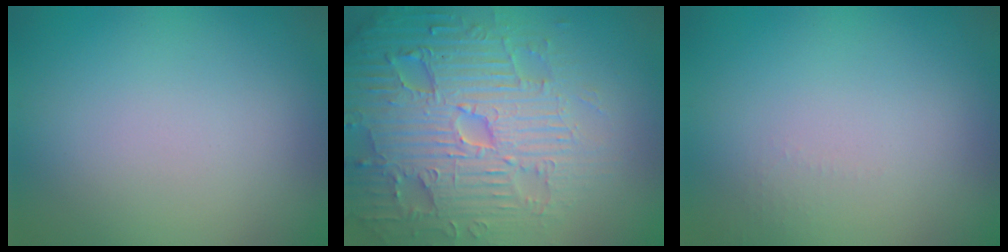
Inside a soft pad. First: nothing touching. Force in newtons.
{"total": 7.9, "press": 7.7, "slide": 1.8}
{"total": 0.6, "press": 0.6, "slide": 0.3}